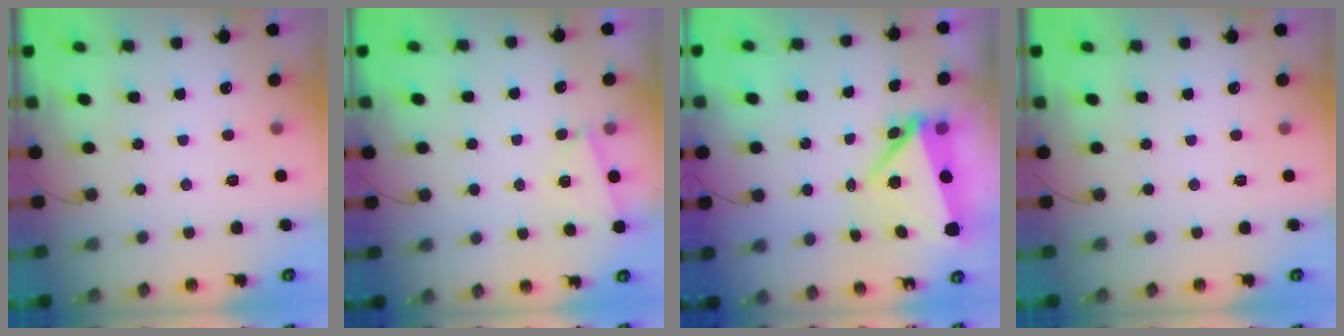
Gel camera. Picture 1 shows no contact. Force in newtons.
{"total": 2.8, "press": 1.7, "slide": 2.2}
{"total": 7.5, "press": 7.4, "slide": 1.3}
{"total": 0.0}